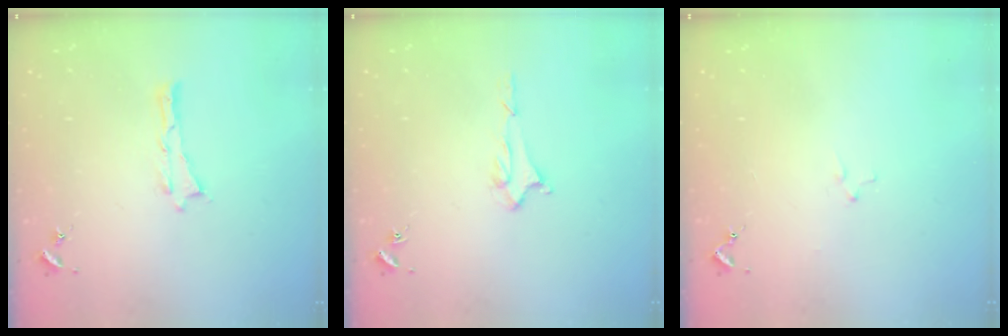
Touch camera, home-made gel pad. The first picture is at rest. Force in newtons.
{"total": 1.5, "press": 1.5, "slide": 0.2}
{"total": 0.8, "press": 0.8, "slide": 0.2}